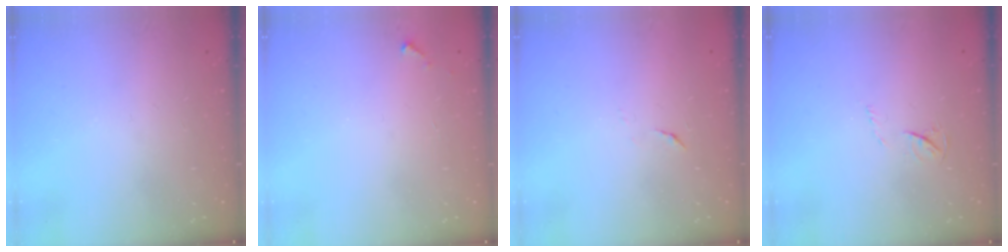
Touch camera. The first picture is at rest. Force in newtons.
{"total": 2.8, "press": 2.8, "slide": 0.1}
{"total": 3.9, "press": 3.9, "slide": 0.4}
{"total": 3.3, "press": 3.2, "slide": 0.5}